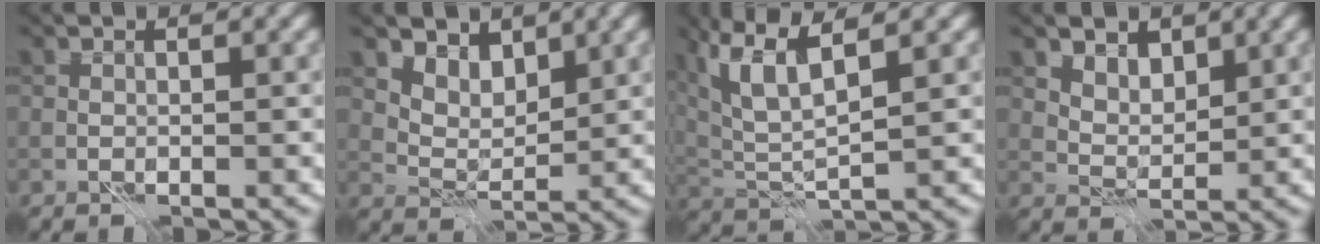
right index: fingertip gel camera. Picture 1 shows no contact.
{"total": 3.5, "force": [2.5, 2.0, 1.4], "torque": [-0.038, -0.026, 0.056]}
{"total": 6.9, "force": [3.4, 2.2, 5.6], "torque": [-0.127, 0.009, 0.067]}
{"total": 3.3, "force": [2.2, 2.0, 1.5], "torque": [-0.038, -0.018, 0.053]}